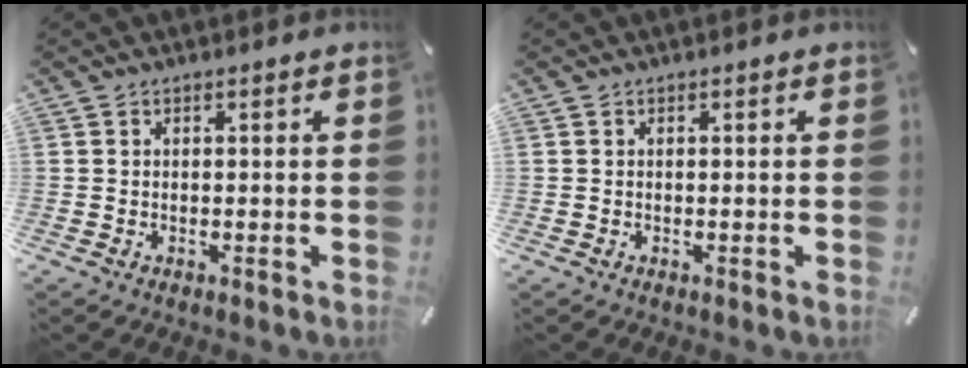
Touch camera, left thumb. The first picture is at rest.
{"total": 0.0}